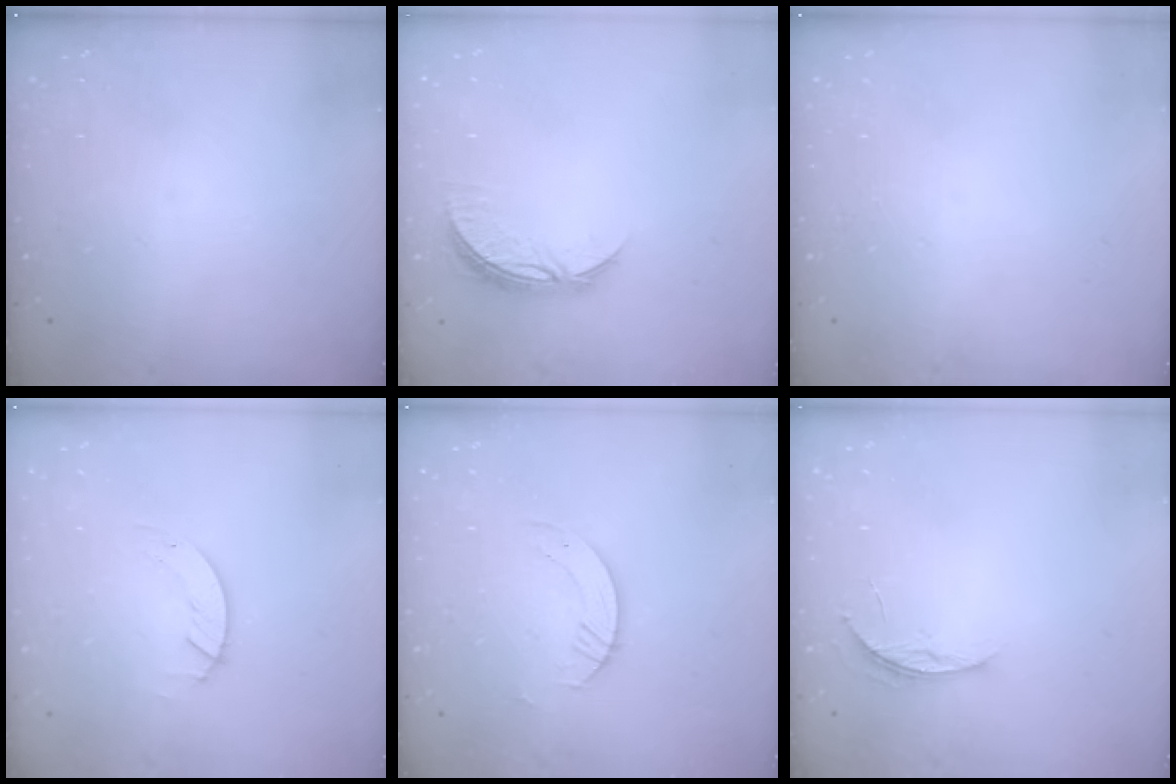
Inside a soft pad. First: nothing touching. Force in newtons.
{"total": 6.8, "press": 6.8, "slide": 0.3}
{"total": 0.0}
{"total": 1.3, "press": 1.3, "slide": 0.2}
{"total": 3.2, "press": 3.1, "slide": 0.3}
{"total": 3.9, "press": 3.9, "slide": 0.4}